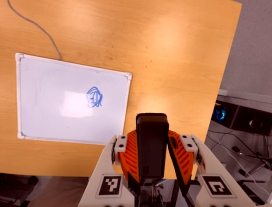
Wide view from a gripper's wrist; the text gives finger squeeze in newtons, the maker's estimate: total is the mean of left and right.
{"total": 4.0, "left": 3.0, "right": 5.0}